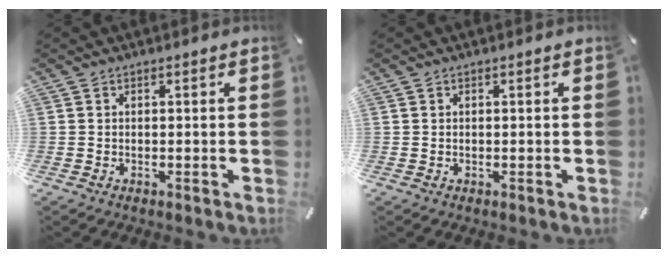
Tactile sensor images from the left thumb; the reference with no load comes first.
{"total": 0.0}